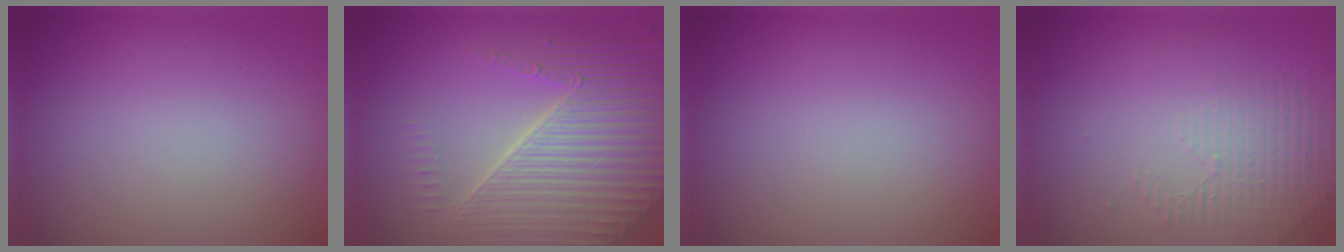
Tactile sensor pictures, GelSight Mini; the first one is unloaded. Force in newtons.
{"total": 6.7, "press": 5.3, "slide": 4.1}
{"total": 0.0}
{"total": 1.5, "press": 0.9, "slide": 1.2}